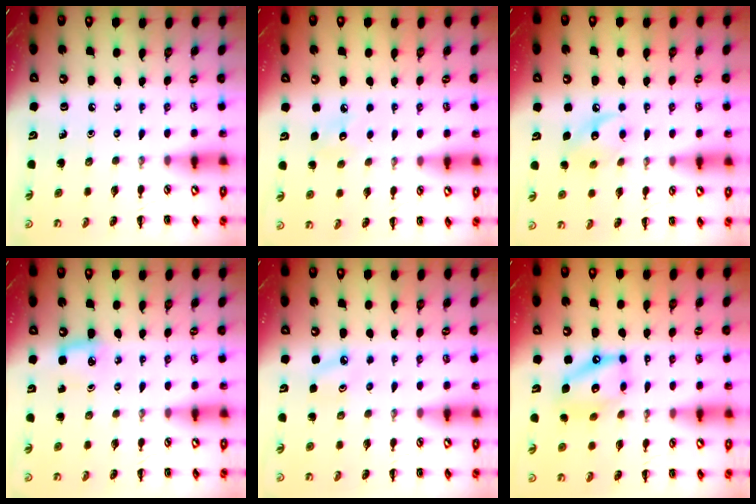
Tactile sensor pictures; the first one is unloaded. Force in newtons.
{"total": 6.2, "press": 6.0, "slide": 1.6}
{"total": 8.8, "press": 8.8, "slide": 0.4}
{"total": 5.3, "press": 5.1, "slide": 1.6}
{"total": 4.9, "press": 4.7, "slide": 1.4}
{"total": 12.5, "press": 12.3, "slide": 2.3}